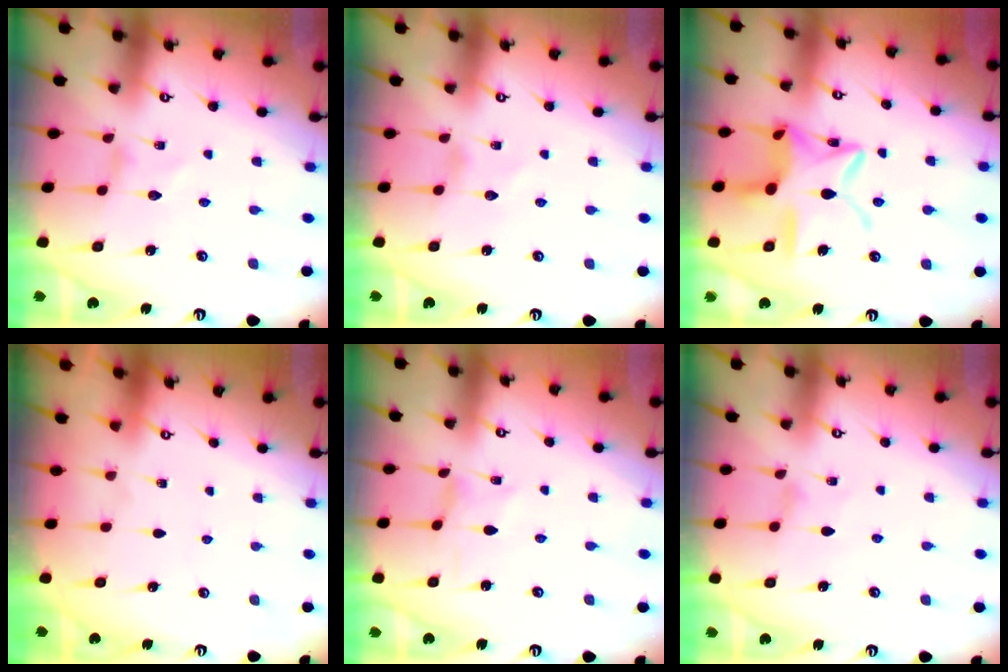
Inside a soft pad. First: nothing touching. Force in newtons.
{"total": 0.0}
{"total": 15.0, "press": 15.0, "slide": 1.3}
{"total": 0.0}
{"total": 0.0}
{"total": 0.0}